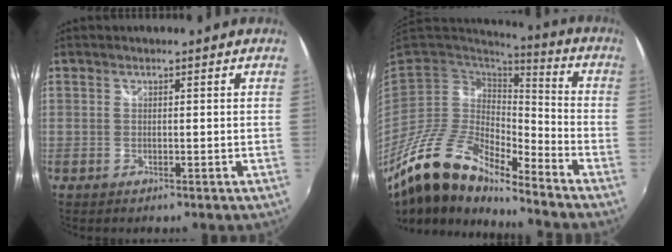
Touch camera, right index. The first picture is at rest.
{"total": 16.5, "force": [-12.8, 4.4, 9.5], "torque": [-0.180, -0.023, -0.248]}